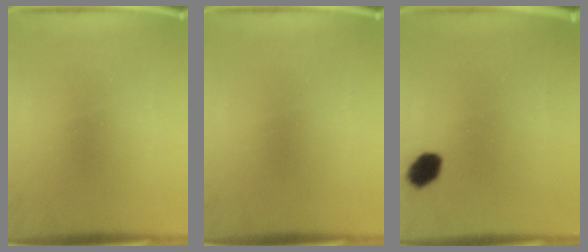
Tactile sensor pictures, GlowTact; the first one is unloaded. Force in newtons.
{"total": 0.0}
{"total": 4.9}